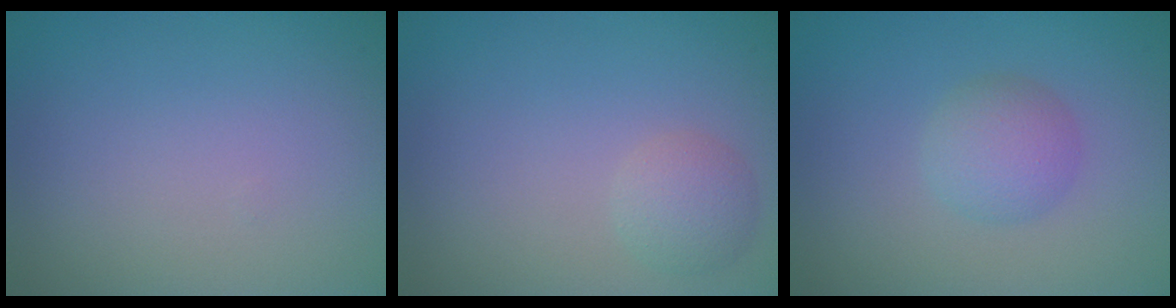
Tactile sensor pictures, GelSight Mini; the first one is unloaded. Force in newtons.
{"total": 2.1, "press": 2.1, "slide": 0.0}
{"total": 2.7, "press": 2.7, "slide": 0.0}